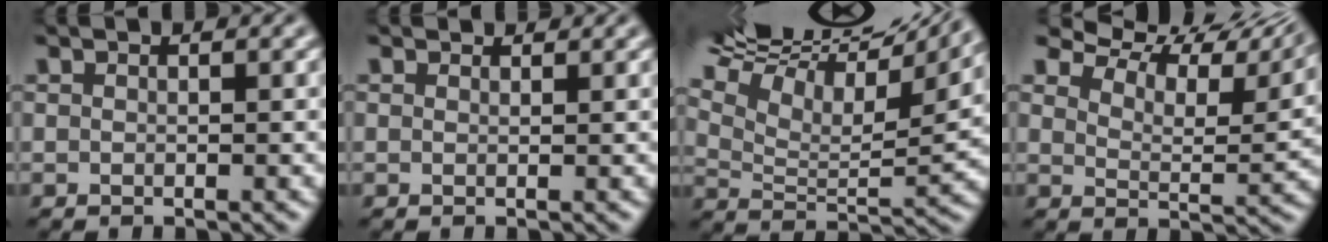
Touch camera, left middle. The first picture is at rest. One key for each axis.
{"total": 1.0, "fx": 1.0, "fy": 0.3, "fz": 0.2, "tx": -0.006, "ty": -0.005, "tz": 0.009}
{"total": 15.9, "fx": 11.3, "fy": 5.3, "fz": 9.8, "tx": -0.187, "ty": 0.064, "tz": 0.183}
{"total": 13.6, "fx": 12.0, "fy": 3.4, "fz": 5.5, "tx": -0.112, "ty": 0.015, "tz": 0.151}